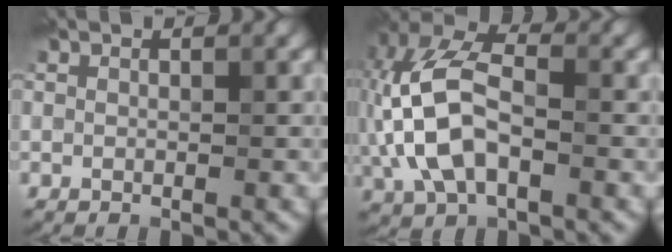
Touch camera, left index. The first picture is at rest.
{"total": 9.3, "force": [-0.3, 5.3, 7.7], "torque": [-0.182, 0.025, -0.017]}